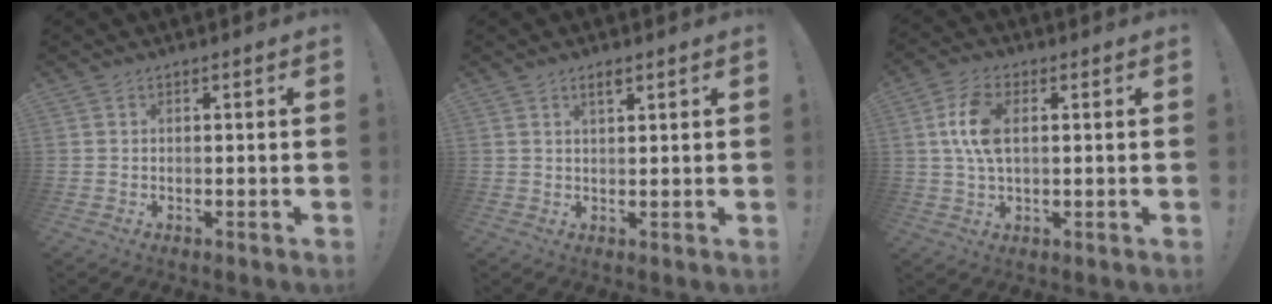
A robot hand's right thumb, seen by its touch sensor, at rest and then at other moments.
{"total": 2.3, "force": [1.5, 0.8, 1.7], "torque": [-0.022, -0.006, 0.023]}
{"total": 9.5, "force": [1.8, 5.5, 7.5], "torque": [-0.150, 0.003, 0.032]}